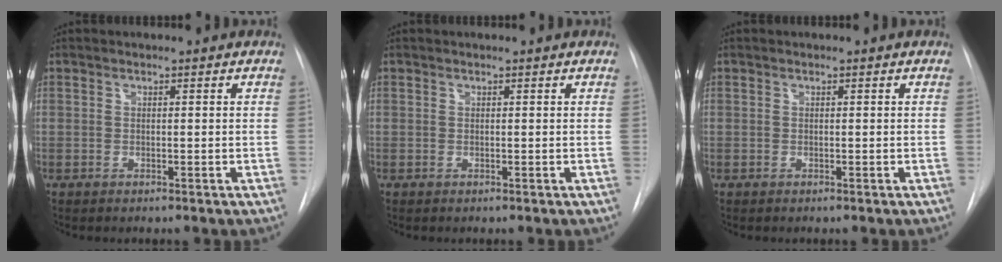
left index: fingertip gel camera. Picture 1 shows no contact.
{"total": 0.0}
{"total": 0.0}